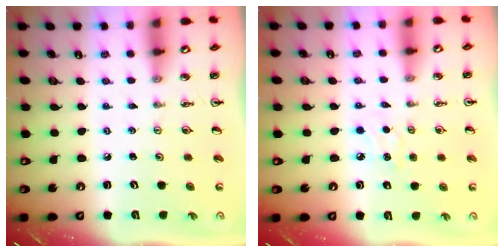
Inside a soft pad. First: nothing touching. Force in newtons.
{"total": 4.2, "press": 4.1, "slide": 0.6}